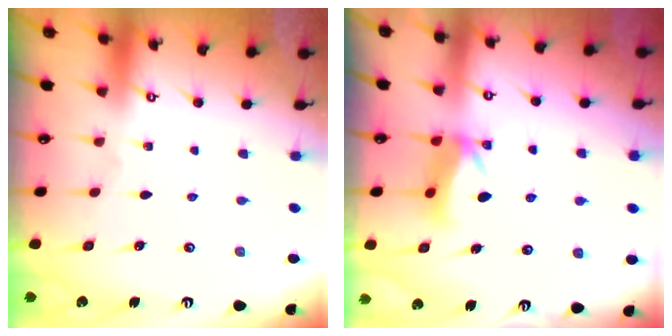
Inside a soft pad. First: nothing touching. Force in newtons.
{"total": 6.7, "press": 6.7, "slide": 0.5}